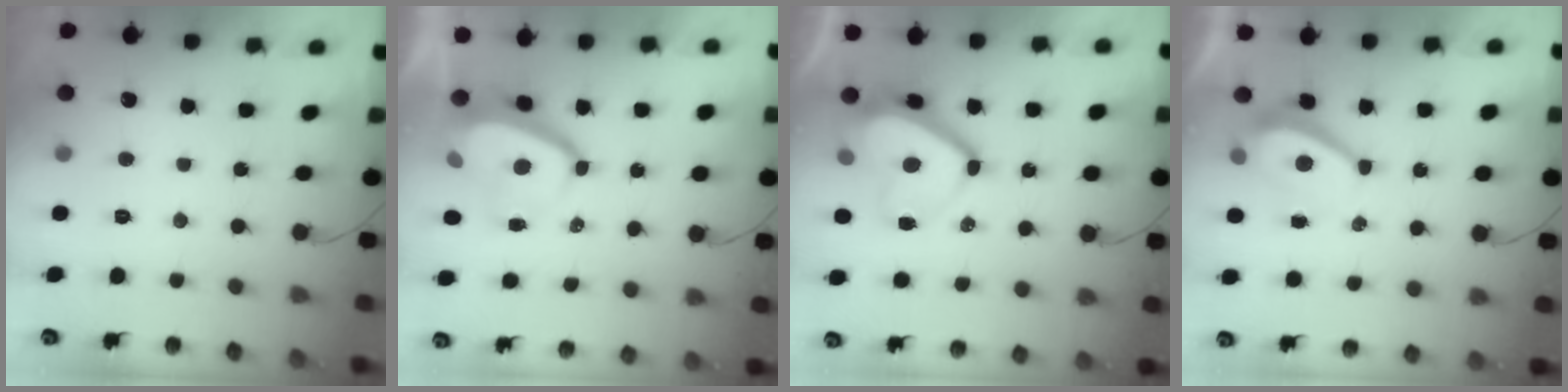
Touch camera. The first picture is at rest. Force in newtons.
{"total": 7.1, "press": 7.0, "slide": 1.1}
{"total": 13.4, "press": 13.3, "slide": 1.6}
{"total": 3.9, "press": 3.8, "slide": 0.8}